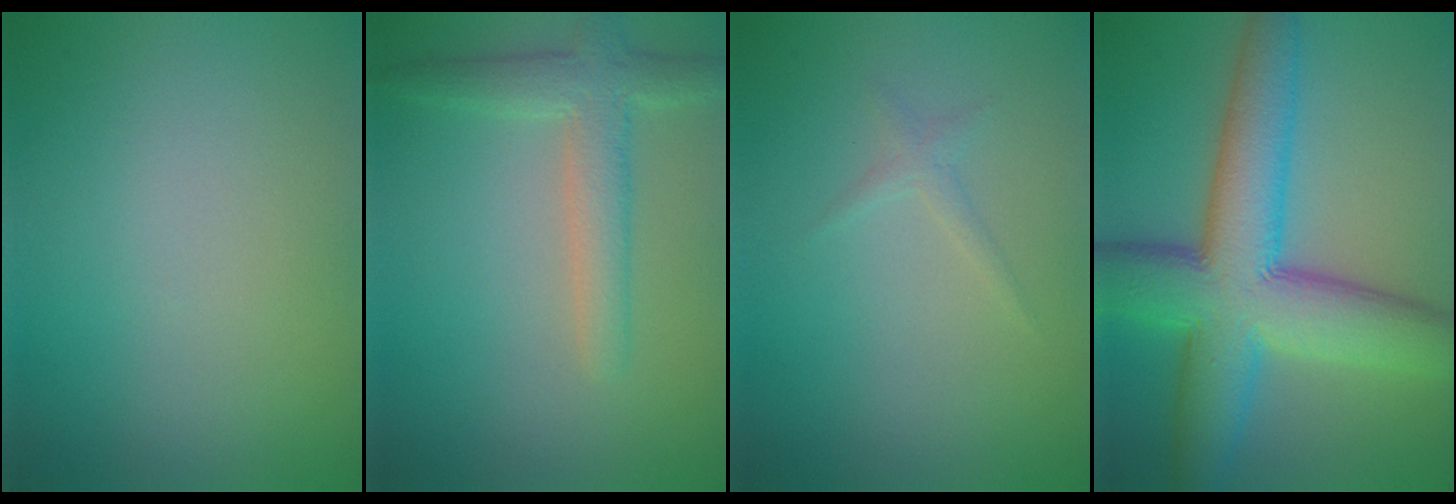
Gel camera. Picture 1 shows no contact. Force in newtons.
{"total": 3.6, "press": 3.6, "slide": 0.3}
{"total": 0.9, "press": 0.9, "slide": 0.1}
{"total": 11.7, "press": 11.7, "slide": 0.1}